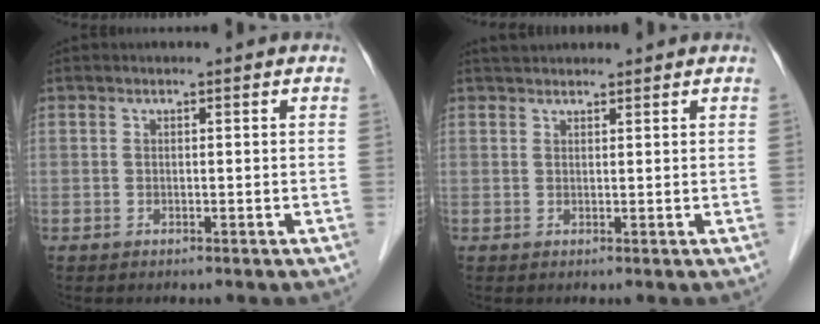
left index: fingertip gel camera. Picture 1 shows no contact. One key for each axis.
{"total": 3.0, "fx": 2.9, "fy": 0.6, "fz": 0.8, "tx": -0.010, "ty": 0.031, "tz": 0.048}